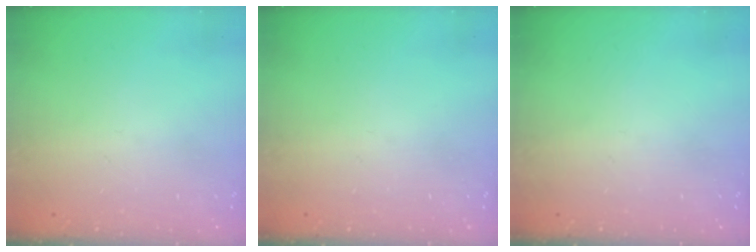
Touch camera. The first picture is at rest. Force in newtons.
{"total": 0.0}
{"total": 0.0}